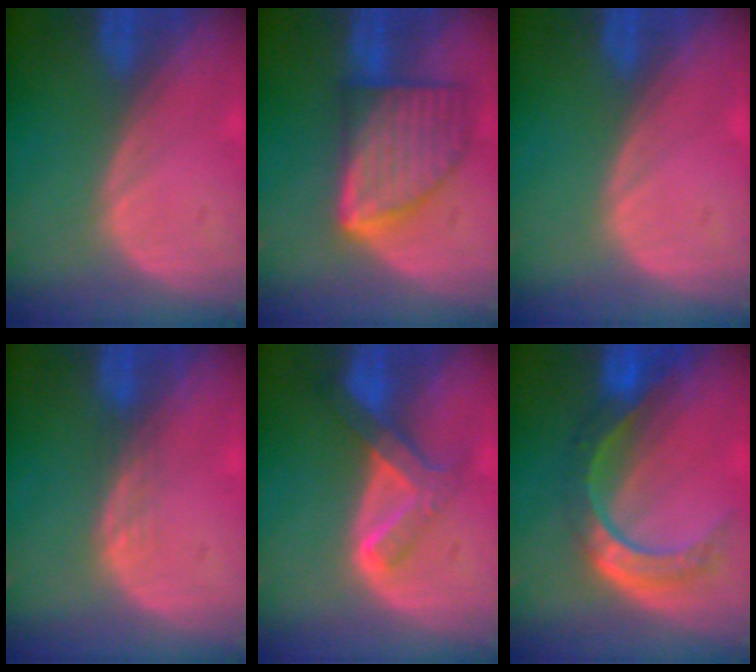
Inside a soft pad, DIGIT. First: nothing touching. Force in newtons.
{"total": 9.1, "press": 9.1, "slide": 0.4}
{"total": 0.0}
{"total": 1.5, "press": 1.5, "slide": 0.3}
{"total": 6.8, "press": 5.8, "slide": 3.5}
{"total": 8.8, "press": 7.4, "slide": 4.9}